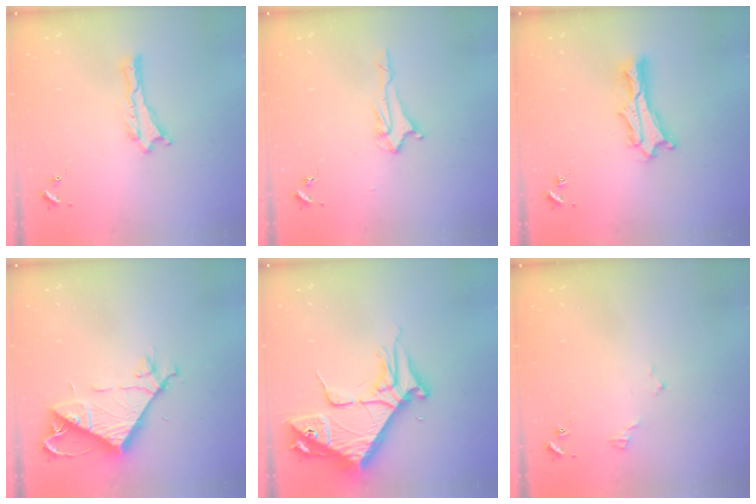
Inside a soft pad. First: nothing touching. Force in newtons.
{"total": 2.1, "press": 2.0, "slide": 0.4}
{"total": 3.9, "press": 3.9, "slide": 0.4}
{"total": 9.5, "press": 9.5, "slide": 0.4}
{"total": 9.0, "press": 8.9, "slide": 1.2}
{"total": 2.9, "press": 2.9, "slide": 0.3}